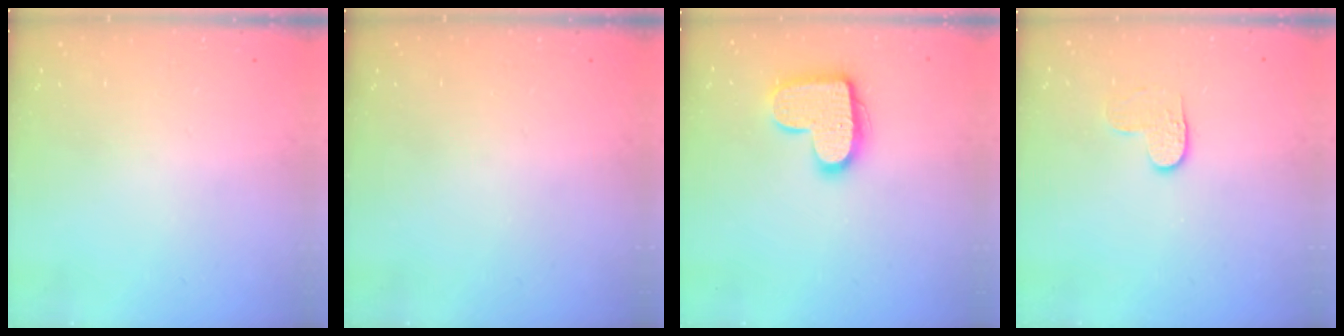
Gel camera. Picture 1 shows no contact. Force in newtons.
{"total": 0.0}
{"total": 14.5, "press": 14.5, "slide": 0.8}
{"total": 4.0, "press": 4.0, "slide": 0.4}